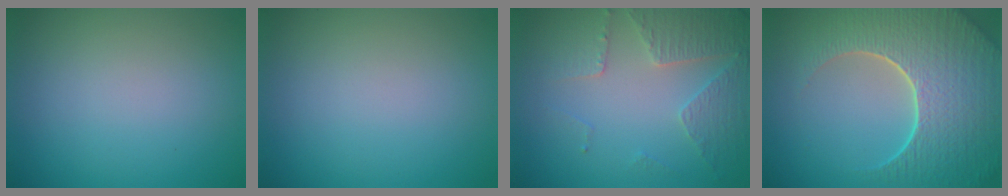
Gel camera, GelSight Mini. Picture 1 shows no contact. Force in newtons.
{"total": 0.0}
{"total": 4.4, "press": 3.3, "slide": 2.9}
{"total": 9.3, "press": 6.7, "slide": 6.5}